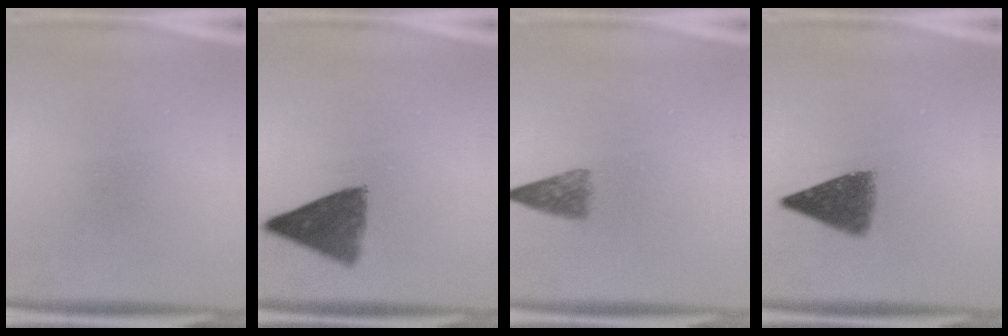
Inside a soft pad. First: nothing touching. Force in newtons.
{"total": 8.6}
{"total": 3.4}
{"total": 7.2}